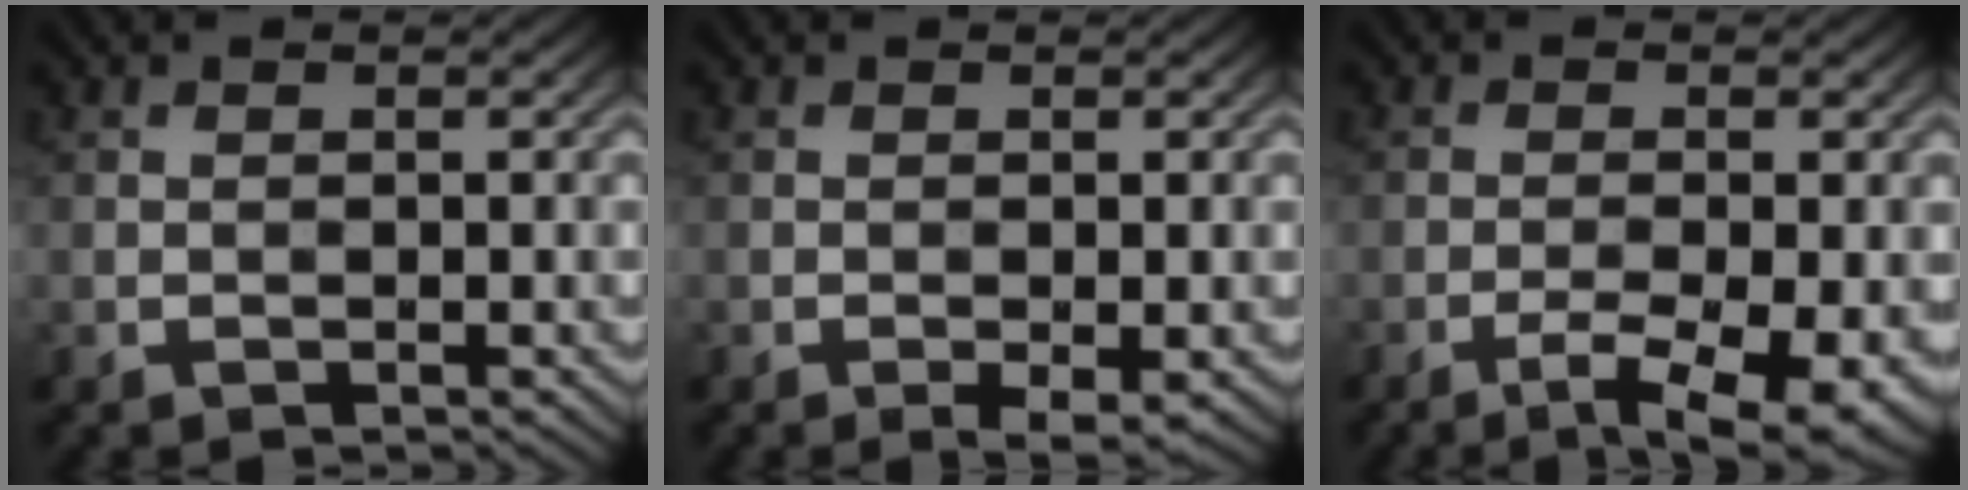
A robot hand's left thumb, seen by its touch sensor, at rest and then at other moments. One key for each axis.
{"total": 1.9, "fx": -0.9, "fy": 0.5, "fz": 1.7, "tx": -0.030, "ty": -0.004, "tz": -0.014}
{"total": 6.9, "fx": -3.7, "fy": 1.7, "fz": 5.6, "tx": -0.093, "ty": -0.010, "tz": -0.054}